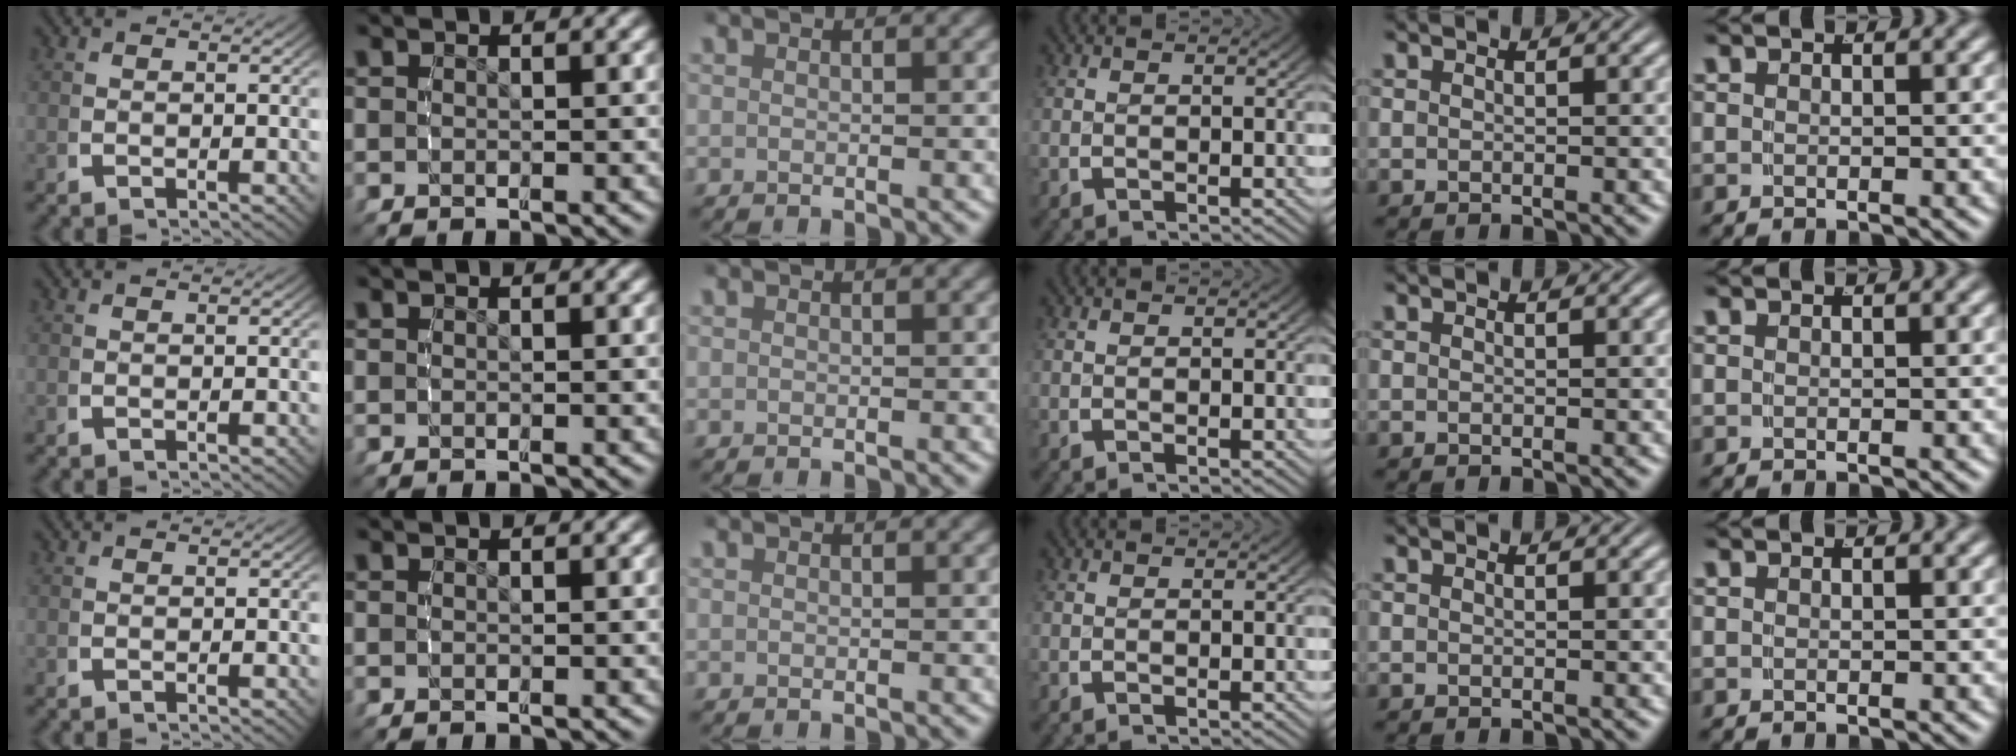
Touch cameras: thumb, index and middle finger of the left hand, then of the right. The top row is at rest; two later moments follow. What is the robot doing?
{"motion": "reach", "object": "coat"}